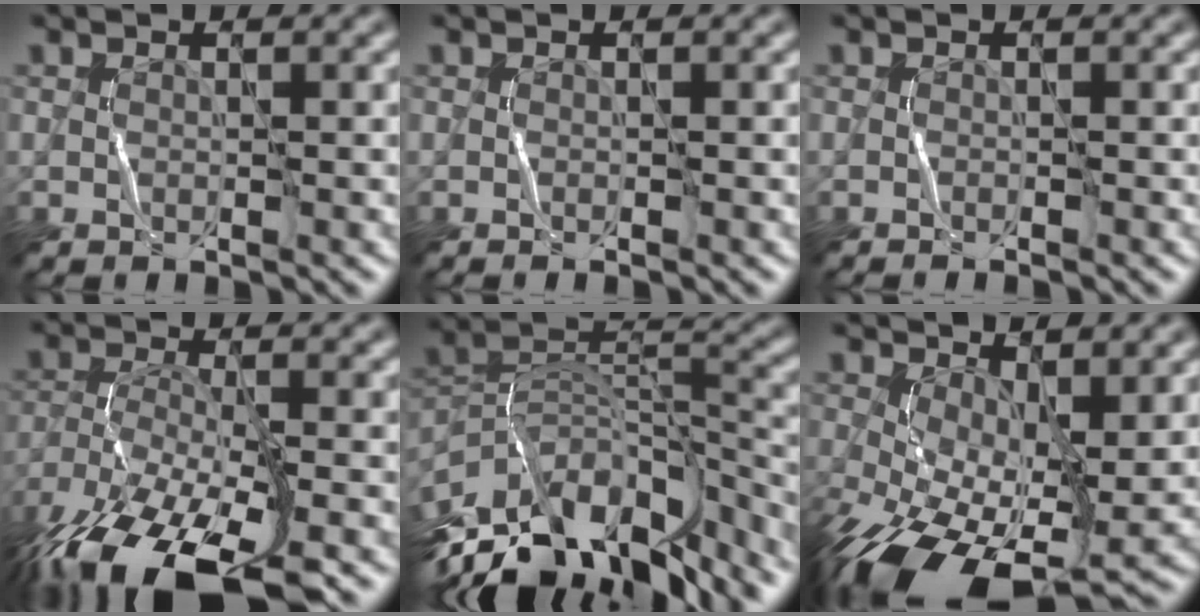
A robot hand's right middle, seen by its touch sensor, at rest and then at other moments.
{"total": 0.0}
{"total": 0.5, "force": [-0.5, 0.0, 0.2], "torque": [-0.001, -0.001, -0.009]}
{"total": 12.9, "force": [-9.5, 3.9, 7.9], "torque": [-0.164, -0.039, -0.157]}
{"total": 13.6, "force": [-9.6, 5.9, 7.7], "torque": [-0.153, 0.022, -0.161]}
{"total": 11.4, "force": [-3.0, 6.0, 9.2], "torque": [-0.181, -0.034, -0.036]}